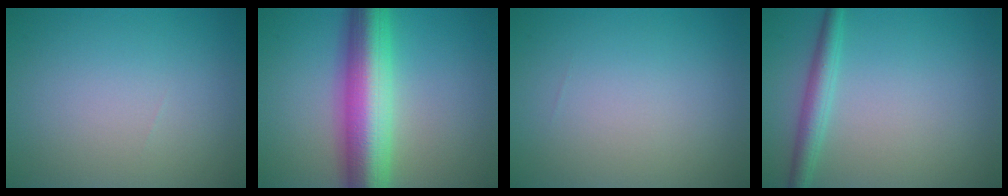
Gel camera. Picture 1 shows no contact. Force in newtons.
{"total": 10.1, "press": 10.1, "slide": 0.4}
{"total": 0.0}
{"total": 2.6, "press": 2.6, "slide": 0.0}